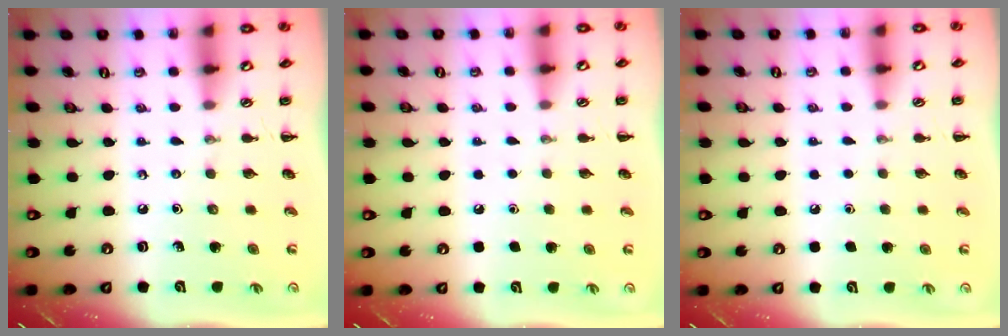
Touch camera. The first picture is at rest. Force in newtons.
{"total": 1.7, "press": 1.7, "slide": 0.1}
{"total": 1.7, "press": 1.7, "slide": 0.1}